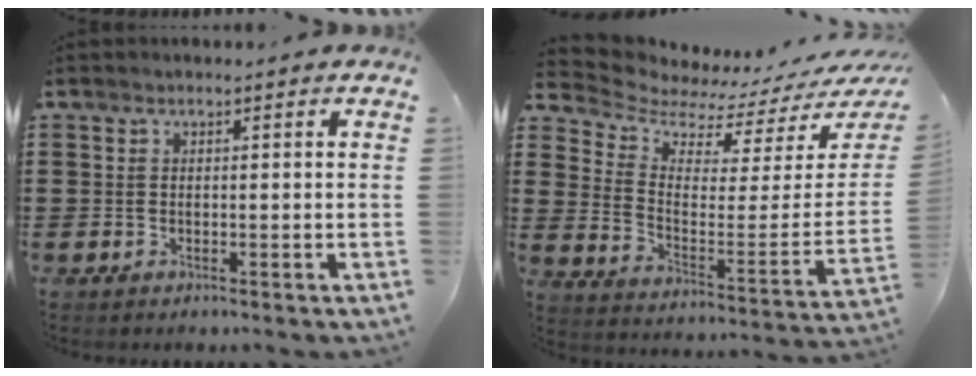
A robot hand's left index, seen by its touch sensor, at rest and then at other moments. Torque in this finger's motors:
{"motor_torque": [1.11, -1.03, -0.09, -0.06]}